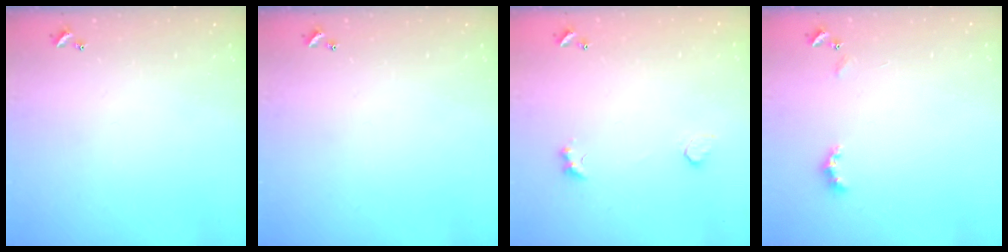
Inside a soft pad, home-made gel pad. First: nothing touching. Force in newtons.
{"total": 0.0}
{"total": 2.8, "press": 2.6, "slide": 1.0}
{"total": 3.3, "press": 3.2, "slide": 0.6}